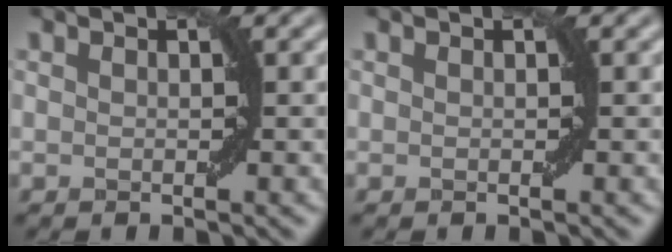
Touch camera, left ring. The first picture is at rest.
{"total": 0.0}